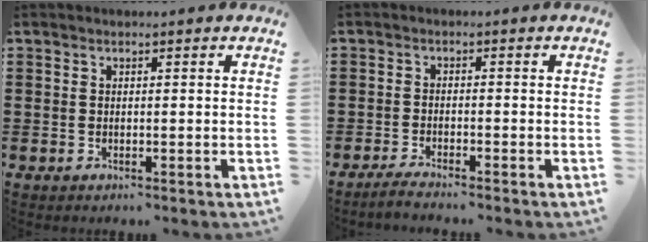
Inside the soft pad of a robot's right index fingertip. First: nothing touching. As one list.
[{"total": 1.8, "force": [-1.8, -0.1, 0.5], "torque": [-0.009, 0.002, -0.034]}]